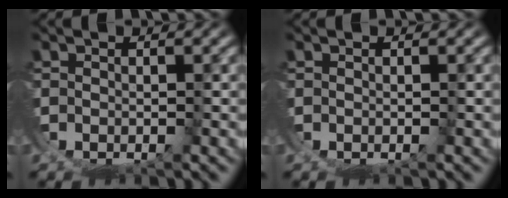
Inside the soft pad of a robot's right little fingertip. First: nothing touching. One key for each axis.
{"total": 0.0}